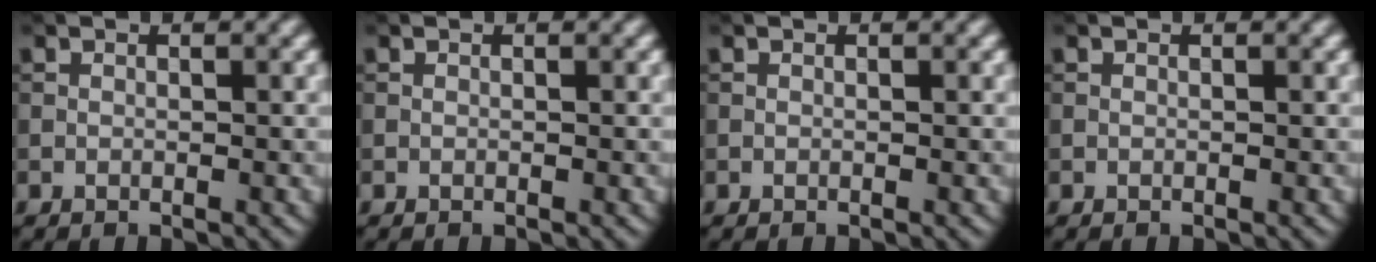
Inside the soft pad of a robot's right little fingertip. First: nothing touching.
{"total": 0.0}
{"total": 0.0}
{"total": 0.0}